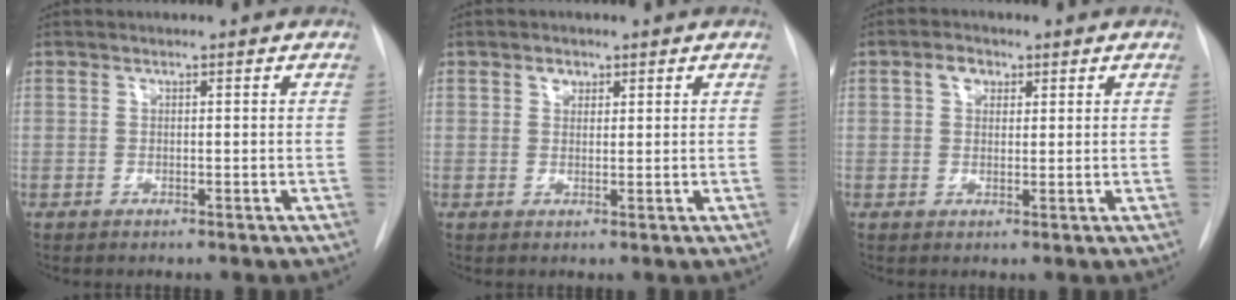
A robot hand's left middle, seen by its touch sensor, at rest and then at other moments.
{"total": 1.7, "force": [0.9, 1.2, 0.6], "torque": [-0.007, 0.002, 0.014]}
{"total": 2.8, "force": [1.3, 2.0, 1.5], "torque": [-0.028, 0.011, 0.022]}